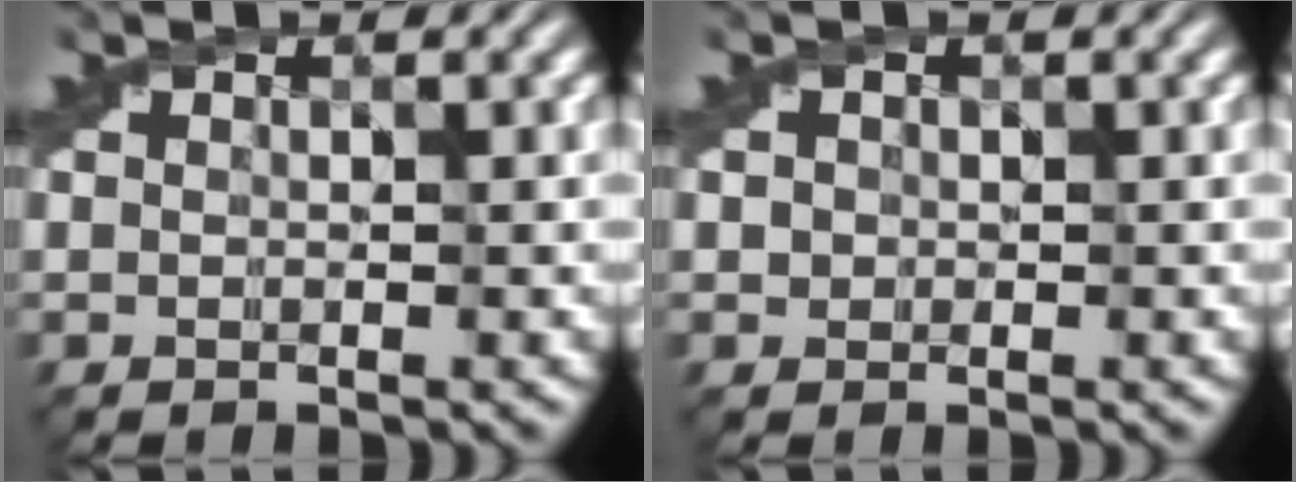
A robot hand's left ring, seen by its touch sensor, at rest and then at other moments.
{"total": 1.1, "force": [-0.1, 1.1, 0.3], "torque": [-0.005, -0.005, -0.005]}